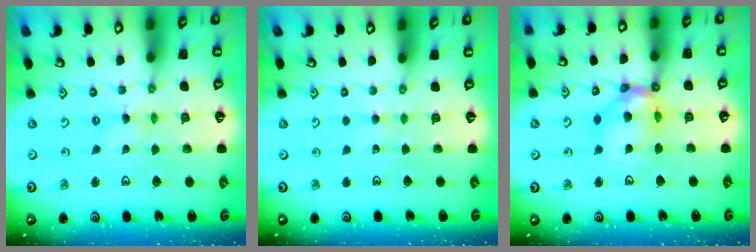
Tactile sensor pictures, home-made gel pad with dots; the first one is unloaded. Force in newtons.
{"total": 2.5, "press": 2.5, "slide": 0.3}
{"total": 12.9, "press": 12.8, "slide": 1.4}